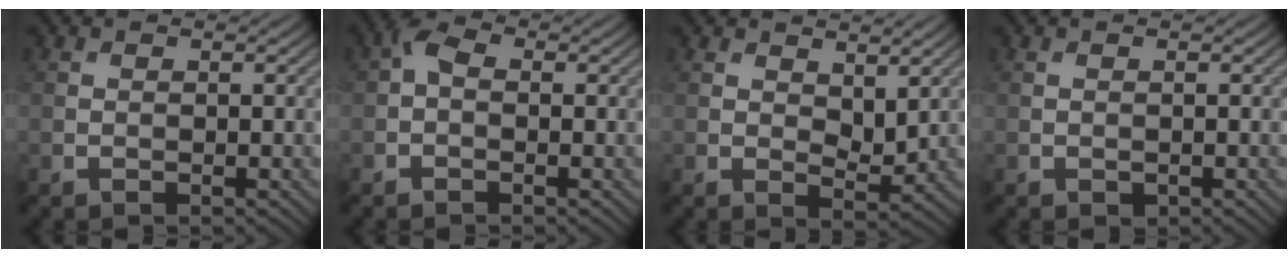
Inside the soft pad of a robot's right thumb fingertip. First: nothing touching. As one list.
[{"total": 2.3, "force": [-0.2, 1.5, 1.7], "torque": [-0.036, 0.008, -0.014]}, {"total": 3.7, "force": [1.8, 1.9, 2.5], "torque": [-0.040, -0.010, 0.032]}, {"total": 0.5, "force": [-0.2, 0.4, 0.3], "torque": [-0.005, -0.002, -0.002]}]